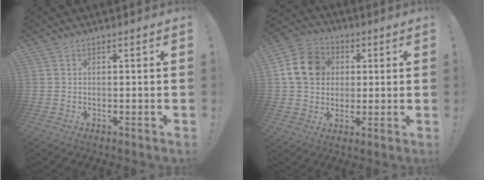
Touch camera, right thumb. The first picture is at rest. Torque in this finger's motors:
{"motor_torque": [0.75, 0.72, 0.72, 0.09, 0.25]}